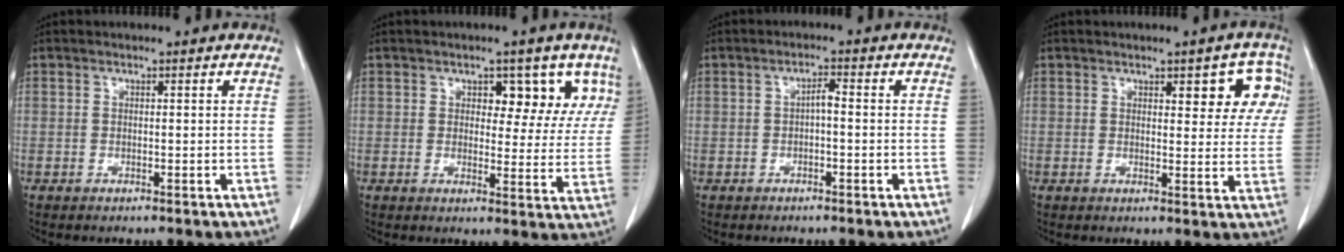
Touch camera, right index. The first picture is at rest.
{"total": 6.8, "force": [3.9, 3.9, 4.0], "torque": [-0.026, 0.002, 0.045]}
{"total": 1.9, "force": [-0.3, 0.5, 1.8], "torque": [-0.031, 0.007, -0.005]}
{"total": 6.9, "force": [3.0, 2.8, 5.6], "torque": [-0.043, 0.011, 0.031]}